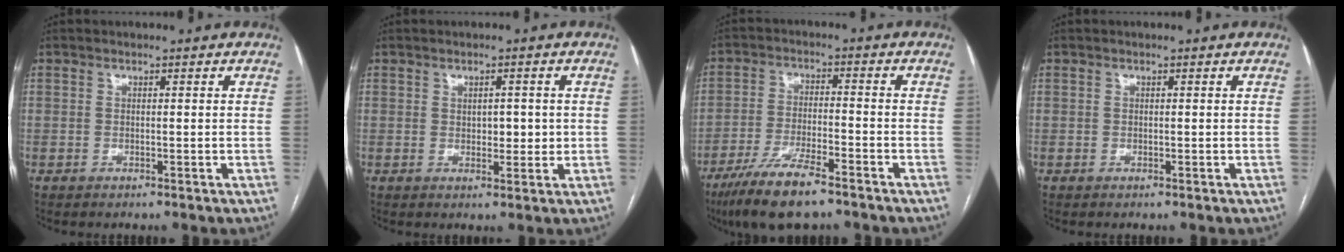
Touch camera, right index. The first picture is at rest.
{"total": 3.0, "force": [0.3, 1.7, 2.5], "torque": [-0.034, 0.001, 0.008]}
{"total": 10.7, "force": [-7.7, 1.9, 7.2], "torque": [-0.135, -0.023, -0.134]}
{"total": 0.0}